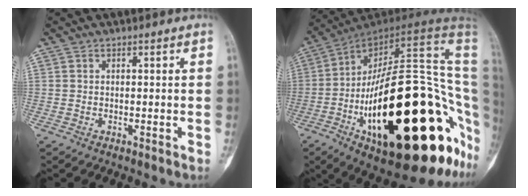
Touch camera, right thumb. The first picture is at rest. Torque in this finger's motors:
{"motor_torque": [2.05, 2.82, 2.77, 0.00, 1.05]}